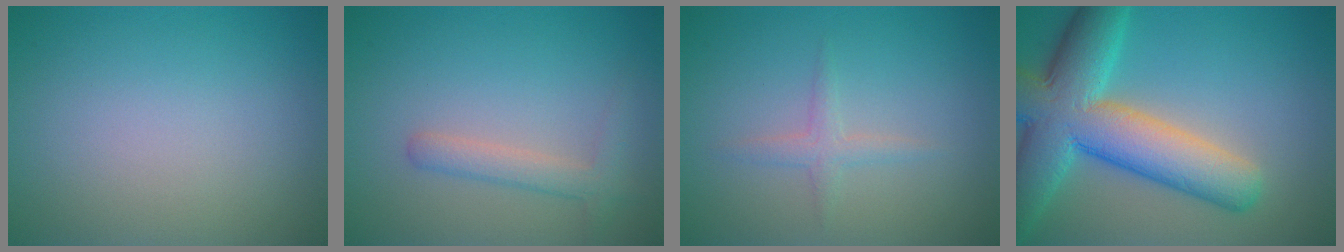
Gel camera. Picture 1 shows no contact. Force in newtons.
{"total": 2.2, "press": 2.2, "slide": 0.2}
{"total": 1.9, "press": 1.9, "slide": 0.1}
{"total": 10.7, "press": 10.7, "slide": 0.6}